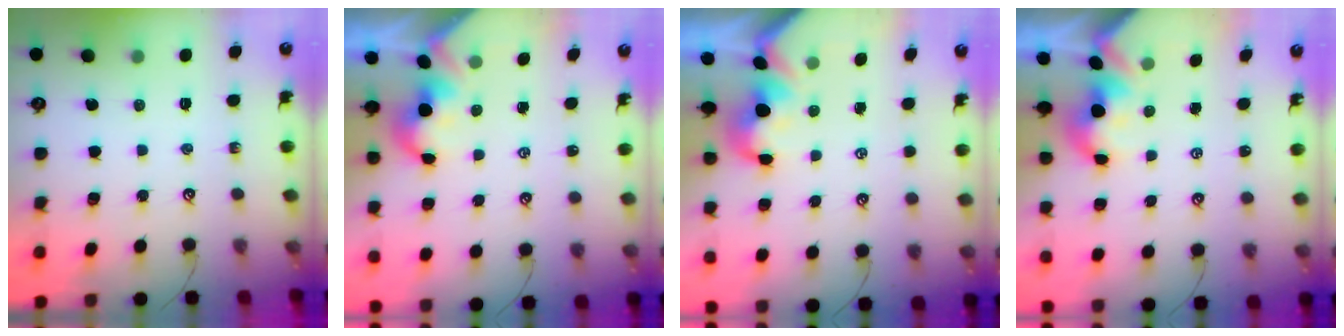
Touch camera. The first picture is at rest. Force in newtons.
{"total": 2.0, "press": 2.0, "slide": 0.3}
{"total": 0.8, "press": 0.6, "slide": 0.4}
{"total": 2.9, "press": 2.8, "slide": 0.6}